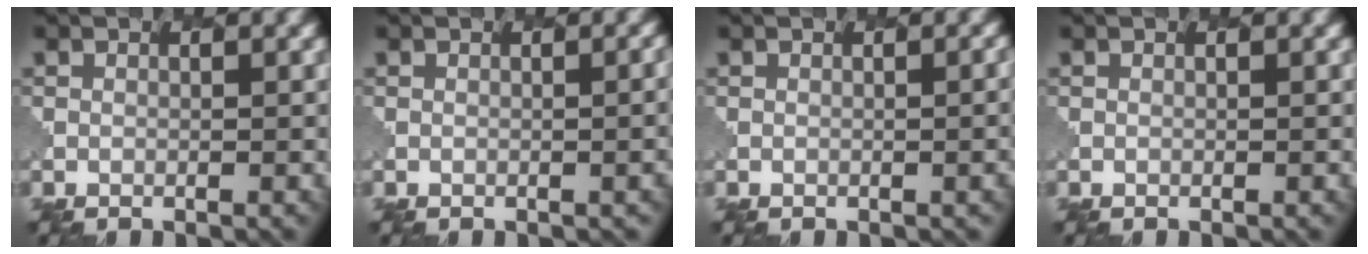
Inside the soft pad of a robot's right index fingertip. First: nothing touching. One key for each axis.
{"total": 2.6, "fx": -0.2, "fy": 1.3, "fz": 2.2, "tx": -0.002, "ty": 0.012, "tz": 0.000}
{"total": 2.5, "fx": -0.3, "fy": 1.2, "fz": 2.2, "tx": -0.003, "ty": 0.011, "tz": 0.000}
{"total": 0.0}